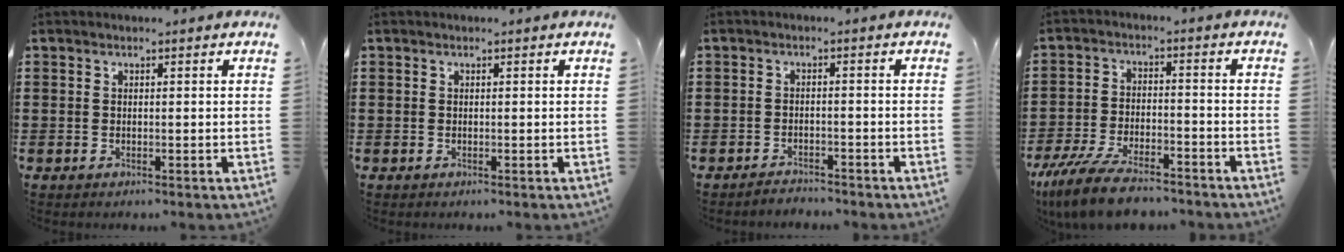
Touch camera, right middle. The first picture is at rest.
{"total": 0.0}
{"total": 2.0, "force": [-2.0, 0.3, -0.1], "torque": [-0.004, 0.002, -0.044]}
{"total": 8.2, "force": [-6.8, 2.0, 4.1], "torque": [-0.092, 0.006, -0.131]}